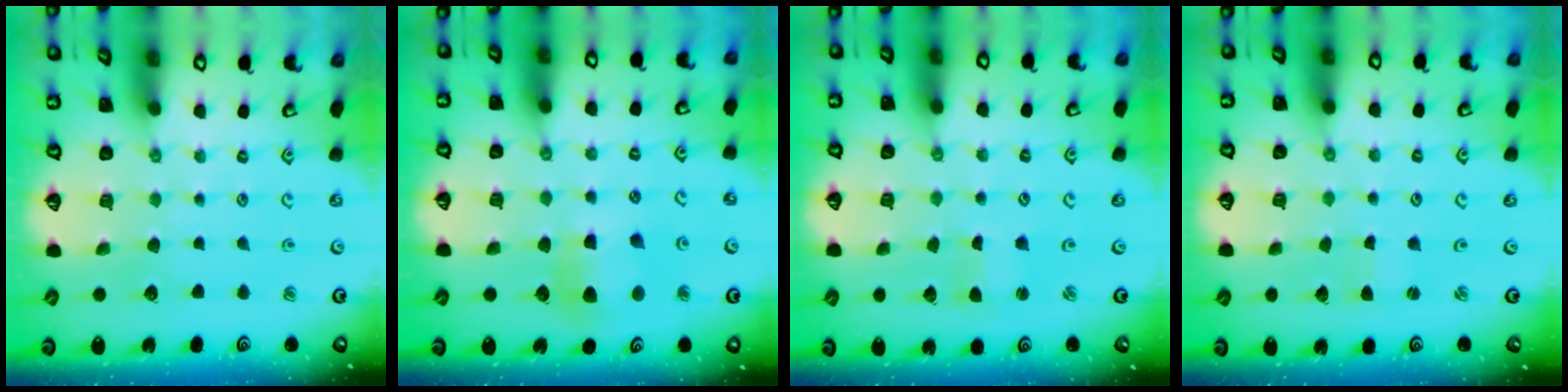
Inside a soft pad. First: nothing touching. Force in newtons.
{"total": 6.3, "press": 6.2, "slide": 0.6}
{"total": 1.3, "press": 1.3, "slide": 0.1}
{"total": 0.0}